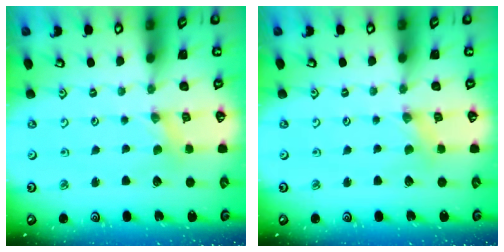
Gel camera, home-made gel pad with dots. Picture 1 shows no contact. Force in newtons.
{"total": 1.0, "press": 1.0, "slide": 0.2}